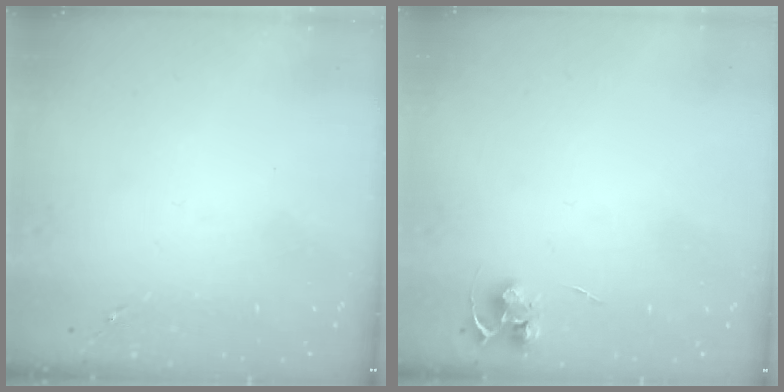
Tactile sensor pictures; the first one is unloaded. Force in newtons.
{"total": 5.7, "press": 5.6, "slide": 0.4}